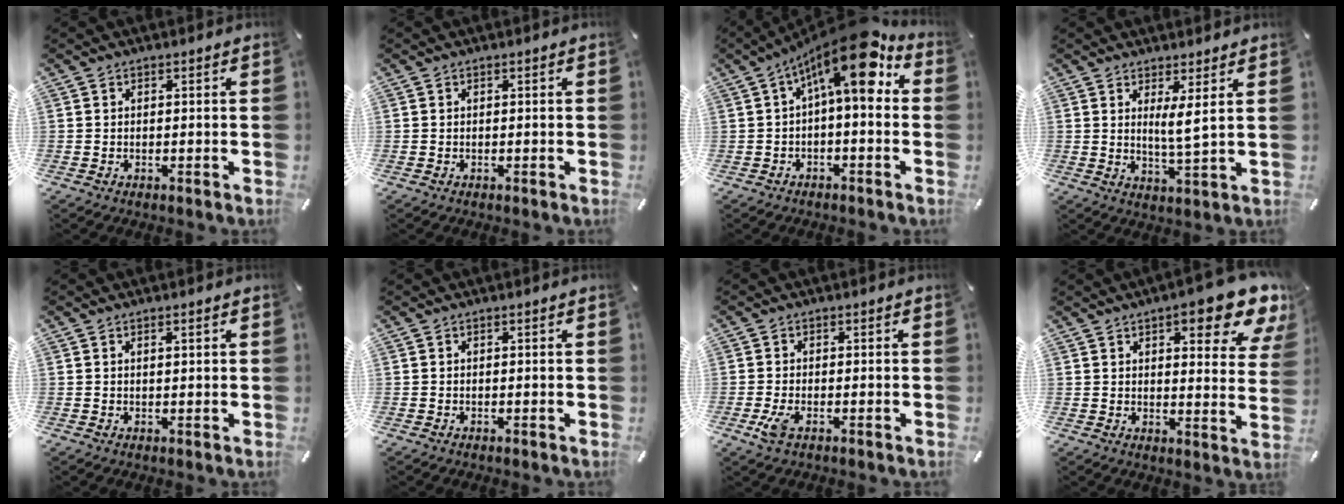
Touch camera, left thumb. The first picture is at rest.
{"total": 0.0}
{"total": 14.5, "force": [5.8, 4.4, 12.5], "torque": [-0.200, -0.031, 0.090]}
{"total": 4.9, "force": [2.1, 0.3, 4.4], "torque": [-0.076, -0.015, 0.032]}
{"total": 0.8, "force": [0.5, 0.2, 0.6], "torque": [-0.012, 0.001, 0.008]}
{"total": 0.0}
{"total": 3.2, "force": [-1.2, 1.5, 2.5], "torque": [-0.060, -0.001, -0.024]}
{"total": 14.6, "force": [8.9, 4.6, 10.6], "torque": [-0.128, -0.059, 0.141]}